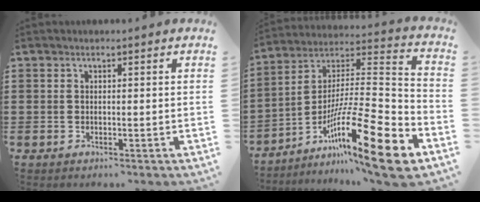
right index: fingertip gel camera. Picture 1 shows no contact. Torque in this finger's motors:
{"motor_torque": [1.61, -0.53, 1.05, 0.13]}